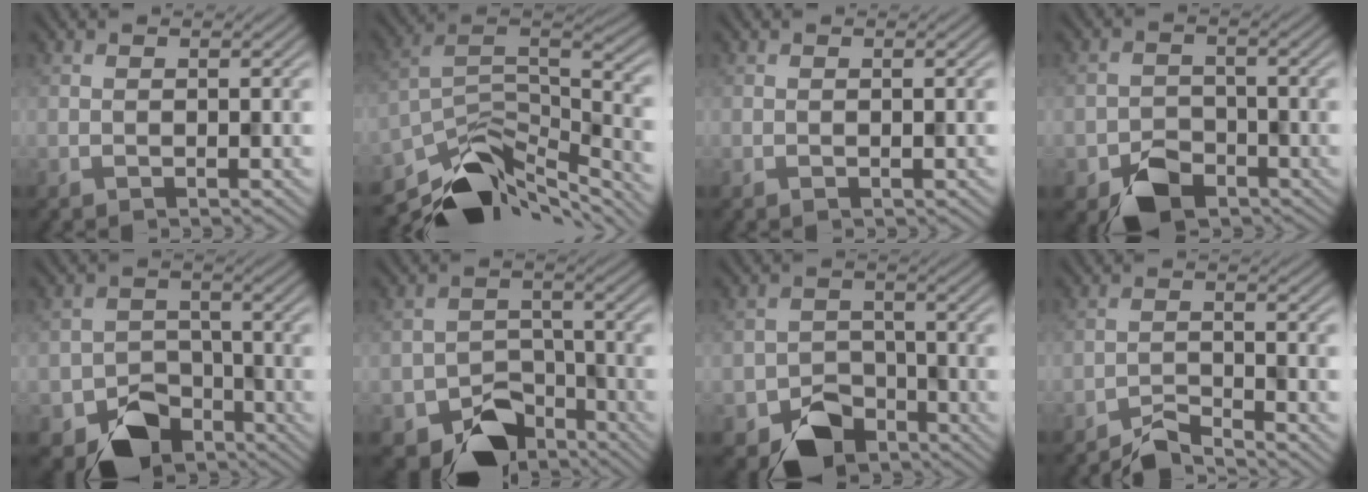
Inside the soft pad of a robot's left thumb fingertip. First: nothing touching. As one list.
[{"total": 12.5, "force": [-8.6, 4.8, 7.6], "torque": [-0.150, -0.012, -0.148]}, {"total": 0.0}, {"total": 5.5, "force": [-3.5, 3.5, 2.3], "torque": [-0.040, -0.010, -0.068]}, {"total": 8.2, "force": [-5.2, 5.5, 3.4], "torque": [-0.055, -0.018, -0.091]}, {"total": 8.8, "force": [-5.9, 5.4, 3.7], "torque": [-0.057, -0.021, -0.099]}, {"total": 7.2, "force": [-4.7, 4.7, 2.8], "torque": [-0.043, -0.012, -0.084]}, {"total": 3.3, "force": [-3.2, 0.2, 0.9], "torque": [-0.012, 0.002, -0.069]}]